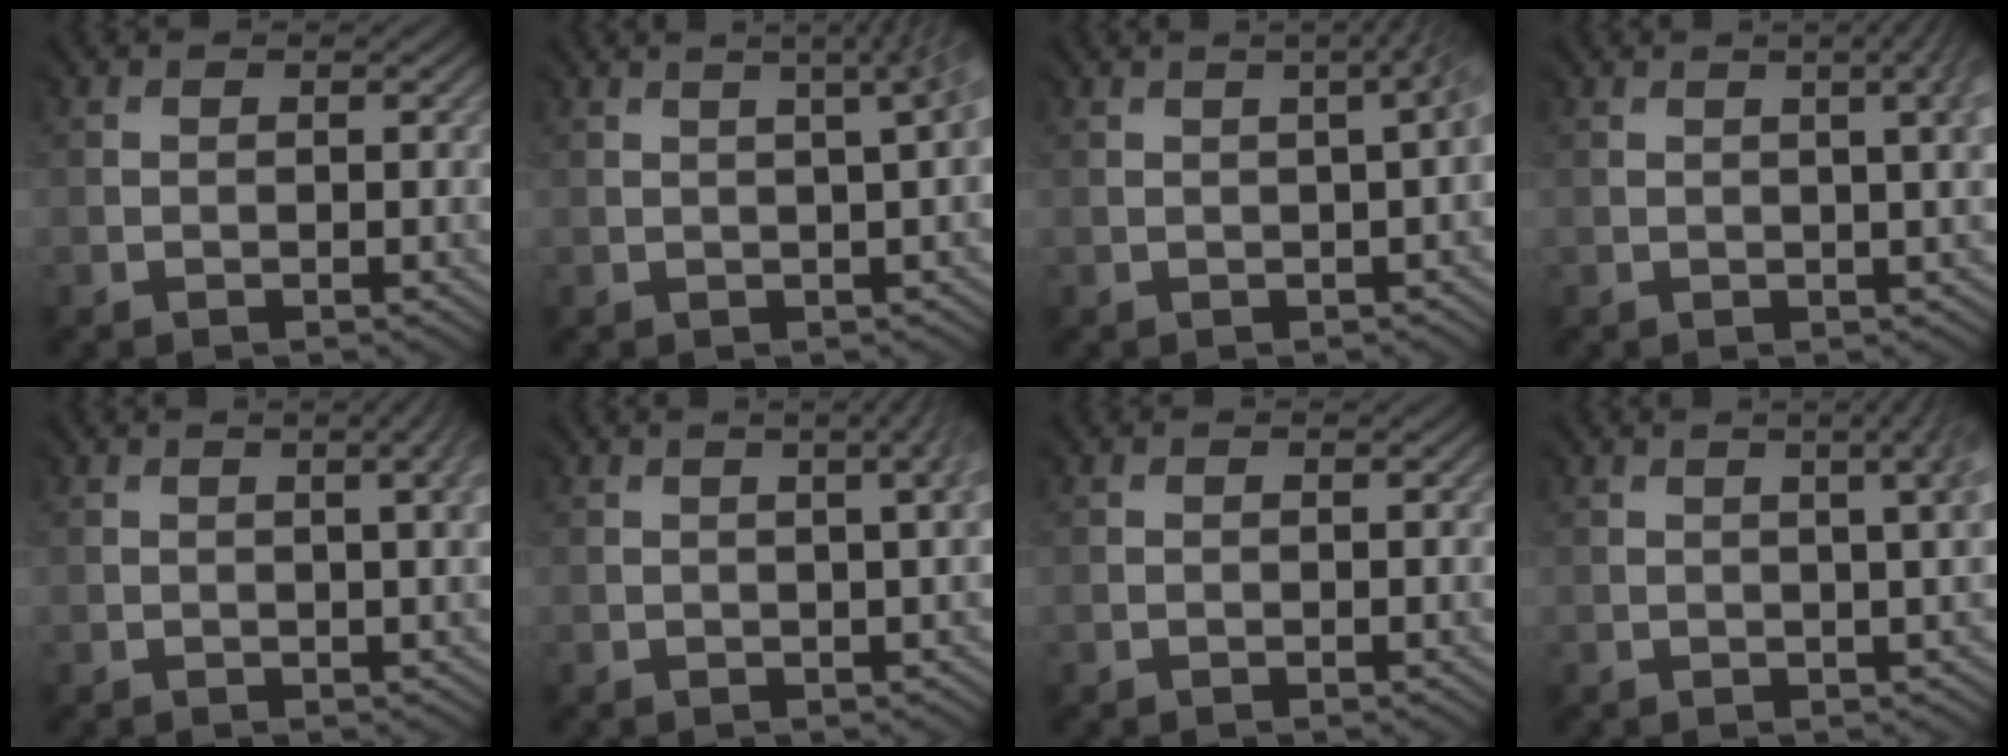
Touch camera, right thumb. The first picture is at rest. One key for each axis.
{"total": 4.7, "fx": 1.6, "fy": 1.4, "fz": 4.2, "tx": -0.024, "ty": 0.039, "tz": -0.001}
{"total": 3.4, "fx": 0.5, "fy": 1.0, "fz": 3.3, "tx": -0.012, "ty": 0.029, "tz": -0.012}
{"total": 4.8, "fx": 1.4, "fy": 1.6, "fz": 4.4, "tx": -0.019, "ty": 0.023, "tz": -0.001}
{"total": 3.3, "fx": 0.9, "fy": 0.8, "fz": 3.0, "tx": -0.013, "ty": 0.012, "tz": 0.006}
{"total": 3.4, "fx": 1.4, "fy": 1.0, "fz": 3.0, "tx": -0.011, "ty": 0.023, "tz": -0.004}
{"total": 0.0}
{"total": 4.5, "fx": 1.7, "fy": 1.4, "fz": 4.0, "tx": -0.020, "ty": 0.027, "tz": 0.001}